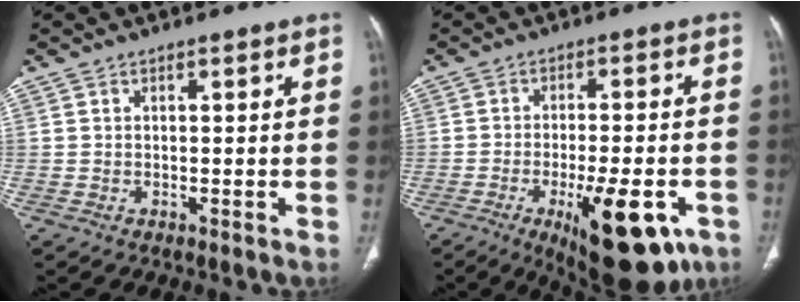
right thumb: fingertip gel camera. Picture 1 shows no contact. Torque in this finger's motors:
{"motor_torque": [5.01, 0.00, 1.53, -1.24, 0.14]}